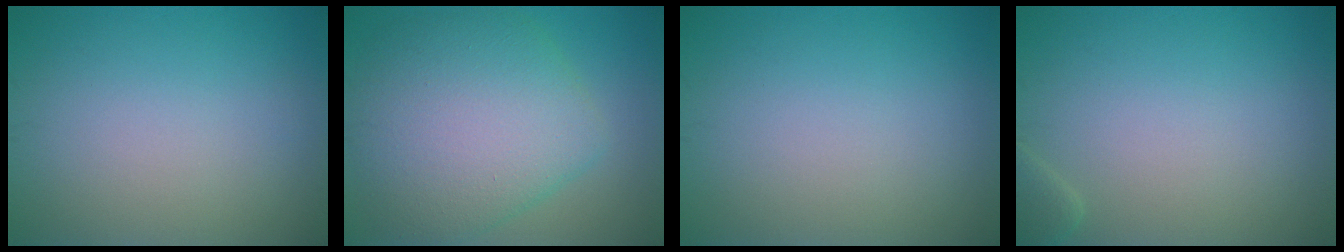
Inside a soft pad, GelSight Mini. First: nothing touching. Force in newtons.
{"total": 9.3, "press": 9.2, "slide": 0.2}
{"total": 0.0}
{"total": 1.2, "press": 1.2, "slide": 0.2}